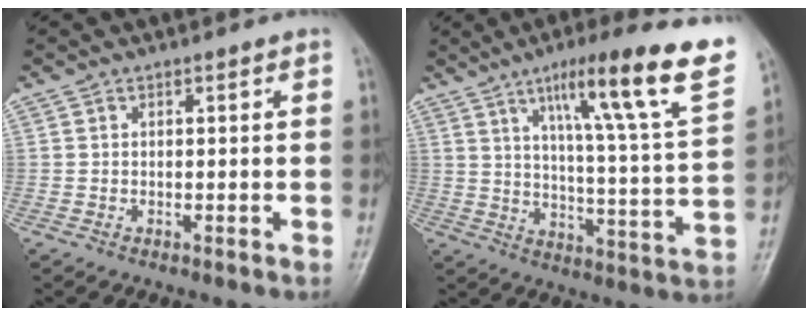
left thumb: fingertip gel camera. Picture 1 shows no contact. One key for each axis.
{"total": 22.0, "fx": 11.9, "fy": 2.3, "fz": 18.3, "tx": -0.243, "ty": -0.036, "tz": 0.175}